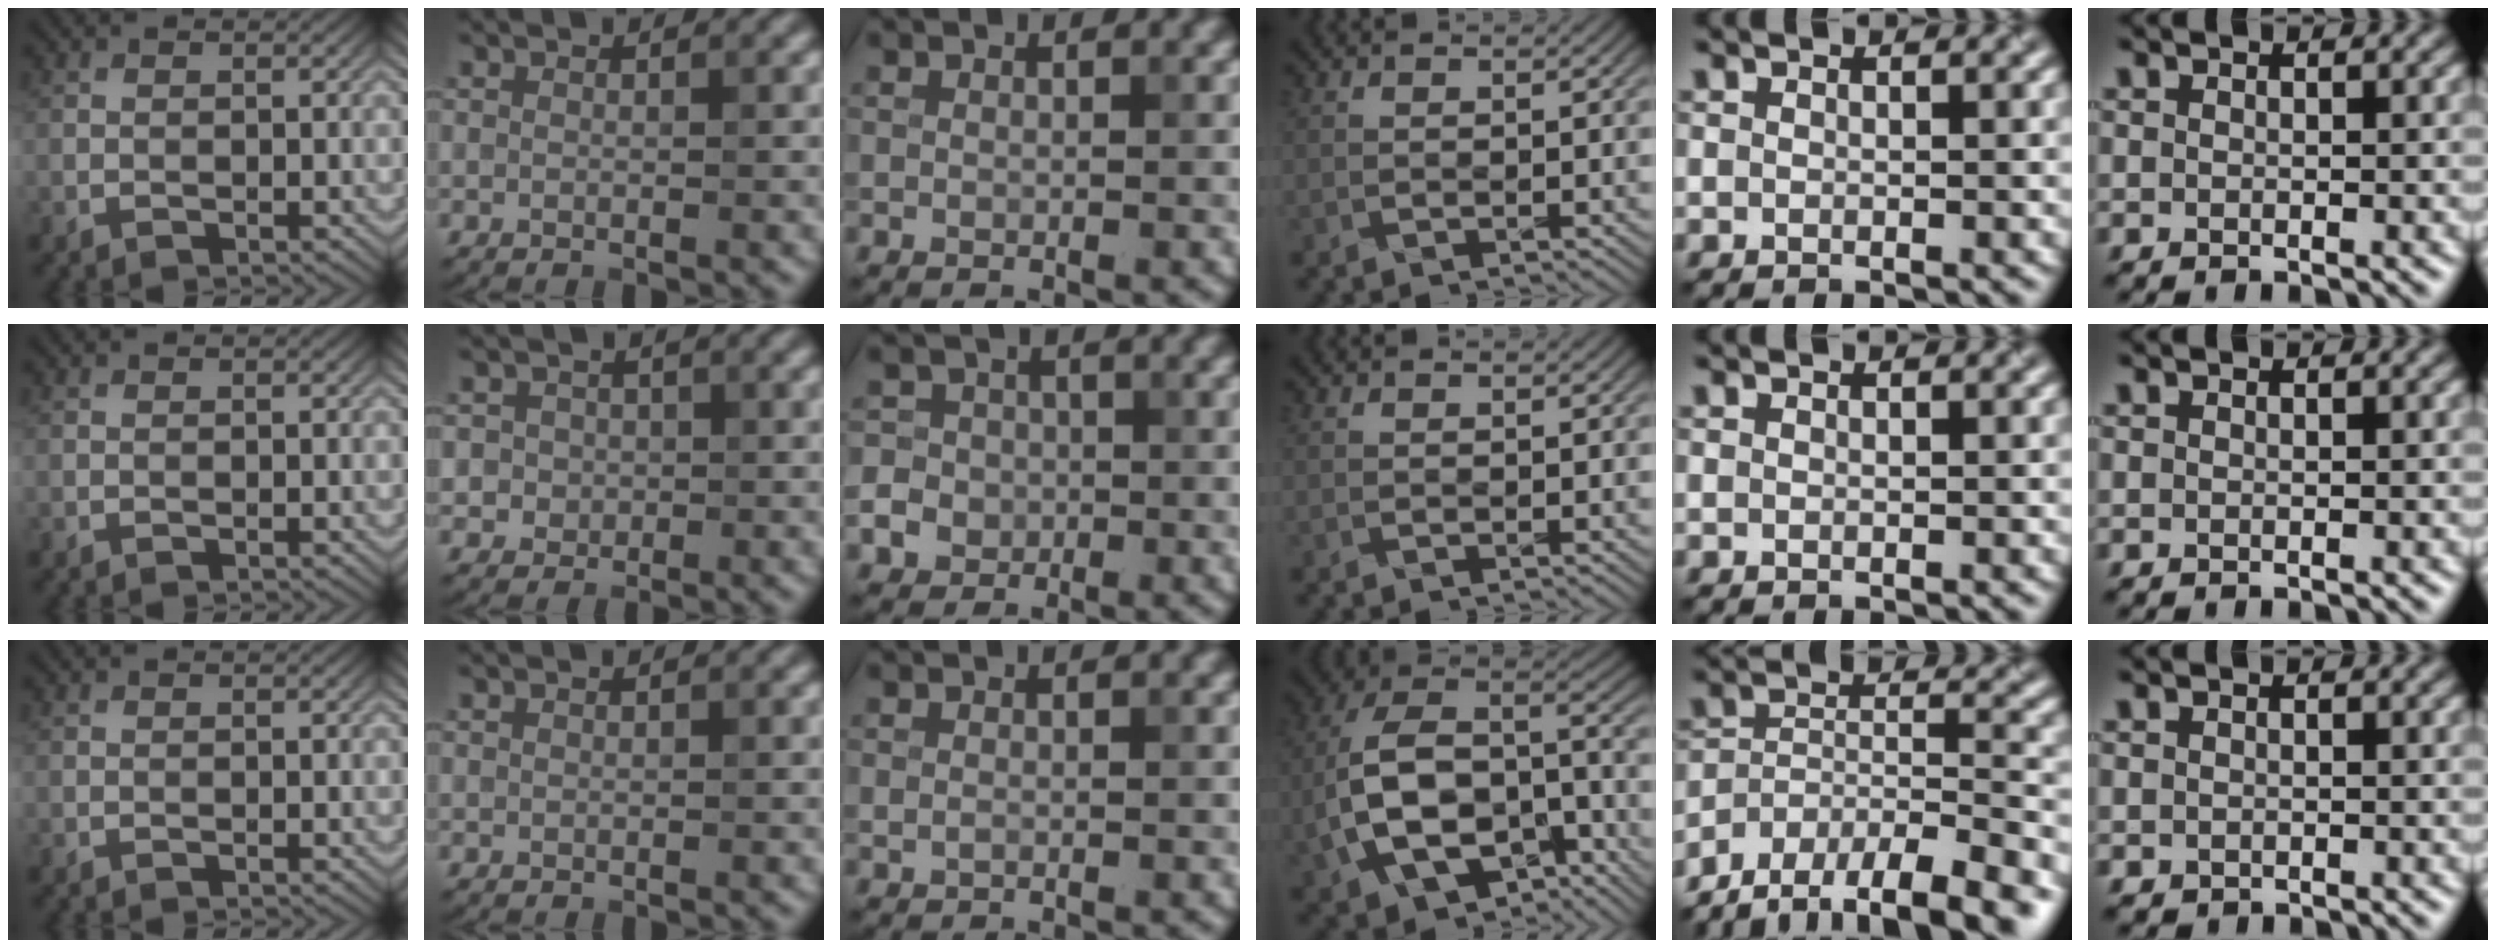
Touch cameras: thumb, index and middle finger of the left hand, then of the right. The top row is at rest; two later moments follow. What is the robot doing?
{"motion": "fold", "object": "cloth"}